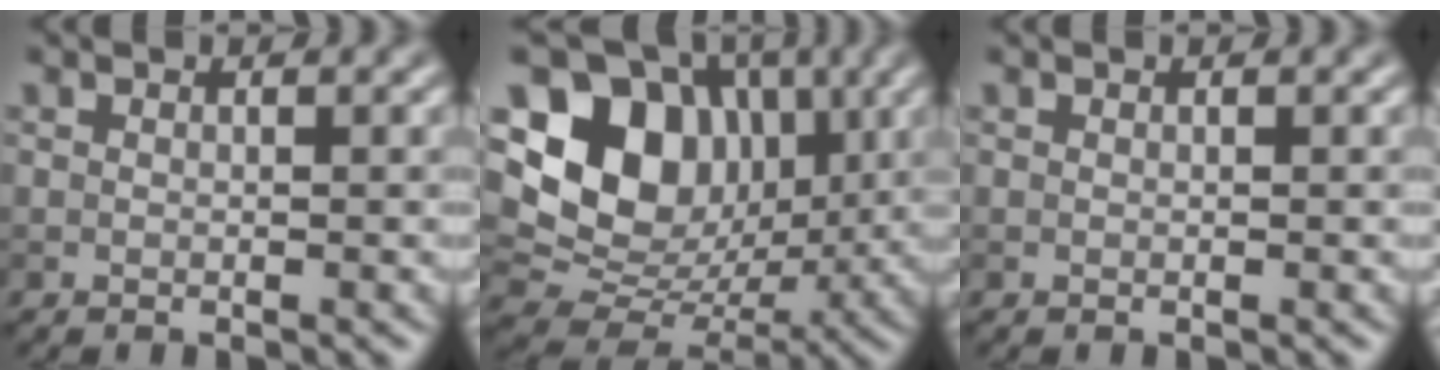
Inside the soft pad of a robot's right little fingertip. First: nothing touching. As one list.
[{"total": 13.6, "force": [3.3, 11.0, 7.4], "torque": [-0.144, 0.022, 0.054]}, {"total": 0.0}]